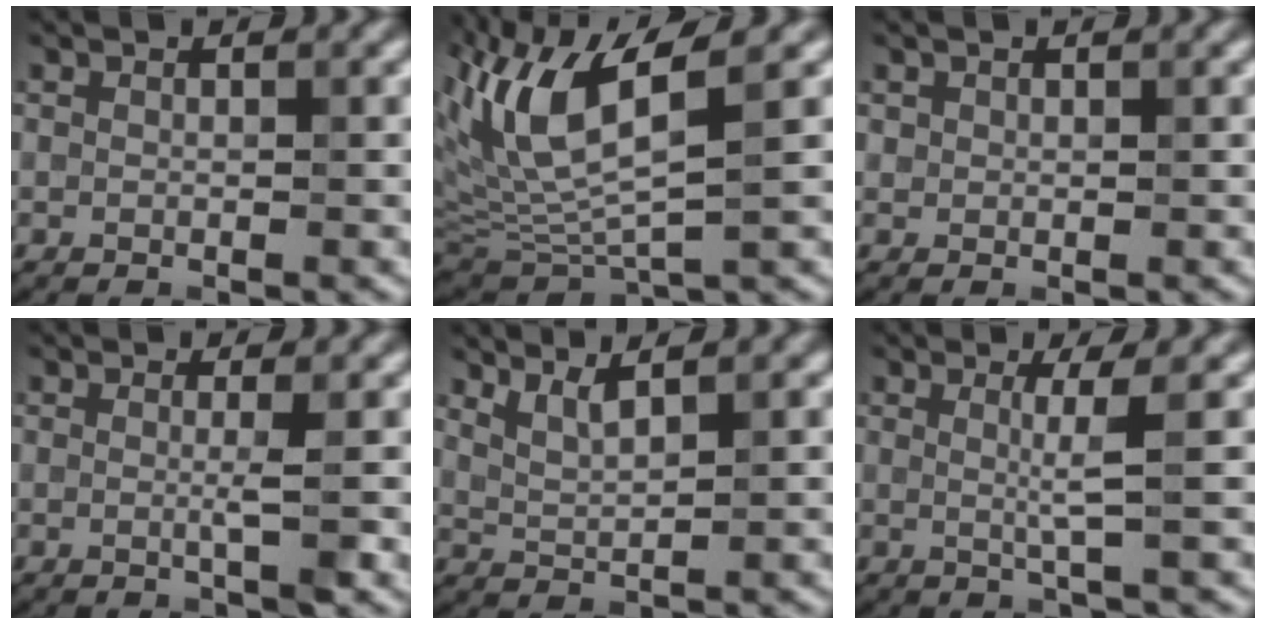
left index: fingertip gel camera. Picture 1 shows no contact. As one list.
[{"total": 8.7, "force": [3.1, 3.1, 7.5], "torque": [-0.163, 0.001, 0.059]}, {"total": 0.7, "force": [0.4, 0.5, 0.1], "torque": [0.003, -0.002, 0.008]}, {"total": 2.0, "force": [0.0, 0.2, 2.0], "torque": [-0.036, -0.004, -0.007]}, {"total": 2.4, "force": [1.8, 0.6, 1.5], "torque": [-0.025, -0.003, 0.037]}, {"total": 2.7, "force": [0.4, 0.4, 2.7], "torque": [-0.049, -0.001, 0.001]}]